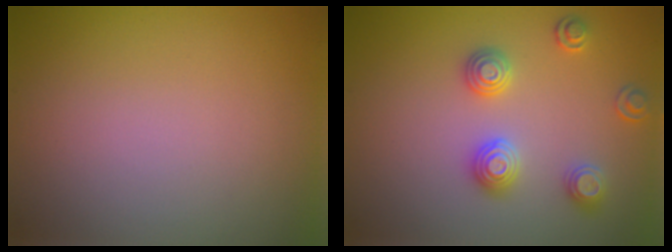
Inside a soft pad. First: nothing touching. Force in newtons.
{"total": 3.0, "press": 2.9, "slide": 0.6}